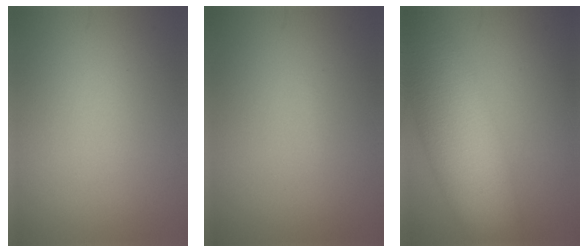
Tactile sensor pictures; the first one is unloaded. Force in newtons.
{"total": 0.0}
{"total": 11.7, "press": 11.7, "slide": 0.7}